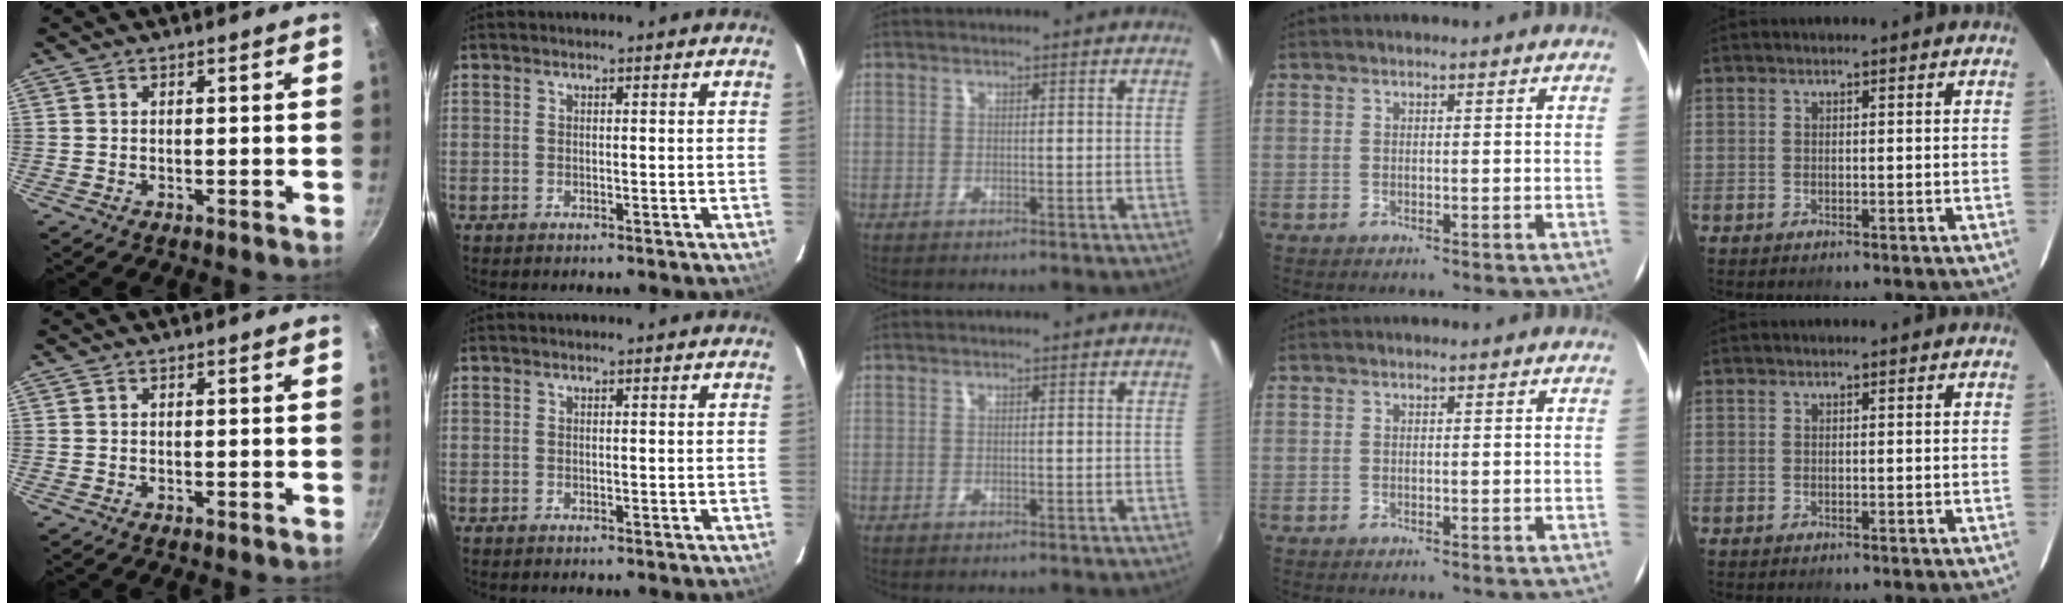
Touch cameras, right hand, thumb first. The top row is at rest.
{}